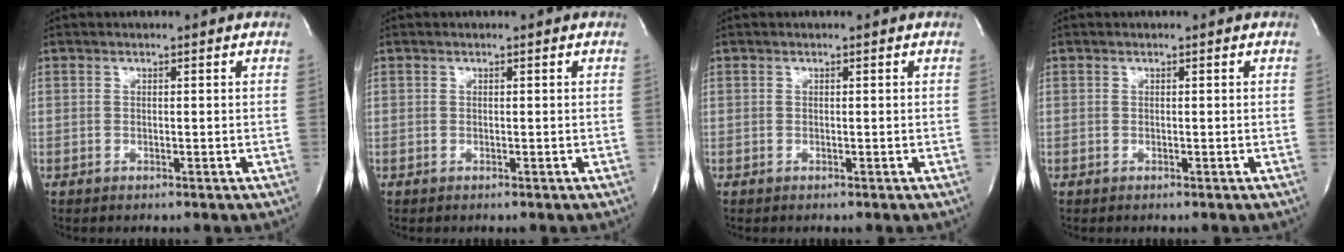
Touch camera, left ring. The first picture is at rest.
{"total": 0.0}
{"total": 0.0}
{"total": 0.0}